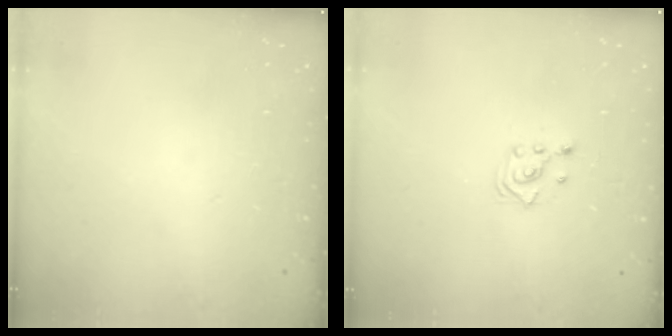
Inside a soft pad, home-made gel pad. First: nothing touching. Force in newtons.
{"total": 2.5, "press": 2.3, "slide": 1.0}